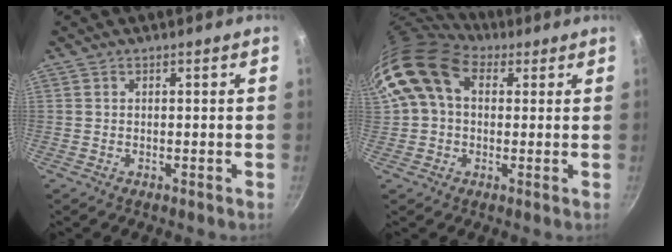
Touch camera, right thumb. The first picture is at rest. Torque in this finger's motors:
{"motor_torque": [2.34, 2.37, 1.12, 0.76, 0.53]}